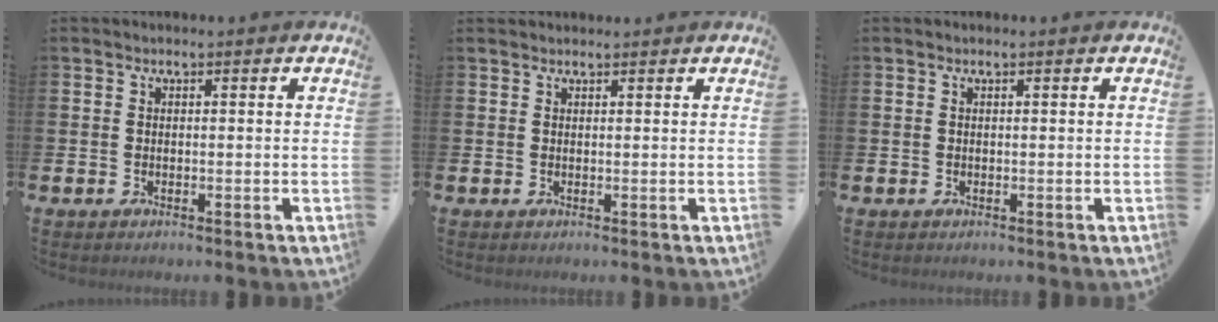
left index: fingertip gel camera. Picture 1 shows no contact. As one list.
[{"total": 0.9, "force": [0.8, 0.2, -0.1], "torque": [0.011, -0.003, 0.014]}, {"total": 0.0}]